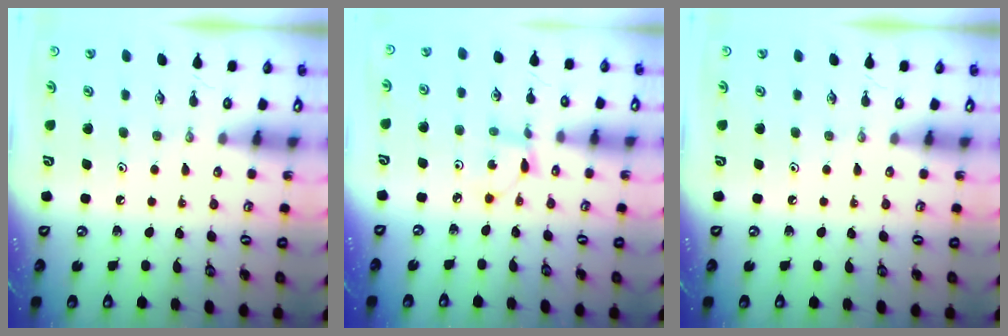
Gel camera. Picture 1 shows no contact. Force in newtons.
{"total": 2.2, "press": 2.2, "slide": 0.2}
{"total": 0.0}